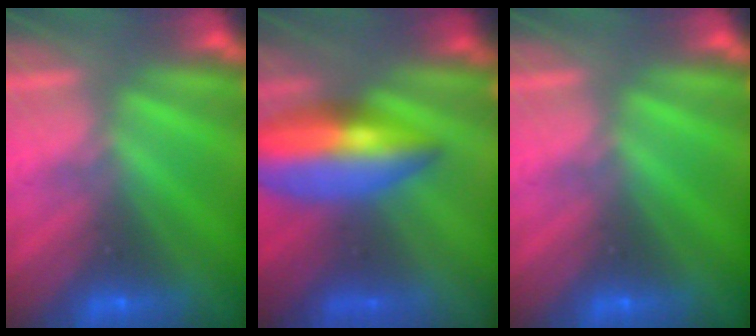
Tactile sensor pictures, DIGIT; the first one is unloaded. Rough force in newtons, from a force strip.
{"total": 9.0}
{"total": 0.0}